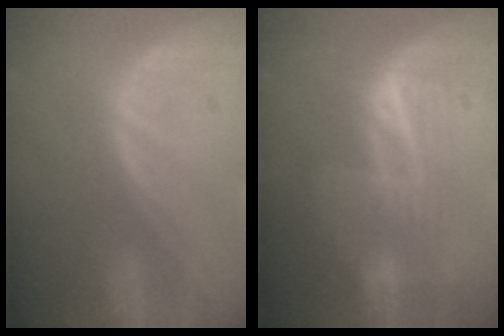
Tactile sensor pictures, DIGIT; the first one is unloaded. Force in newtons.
{"total": 6.8, "press": 5.5, "slide": 4.0}